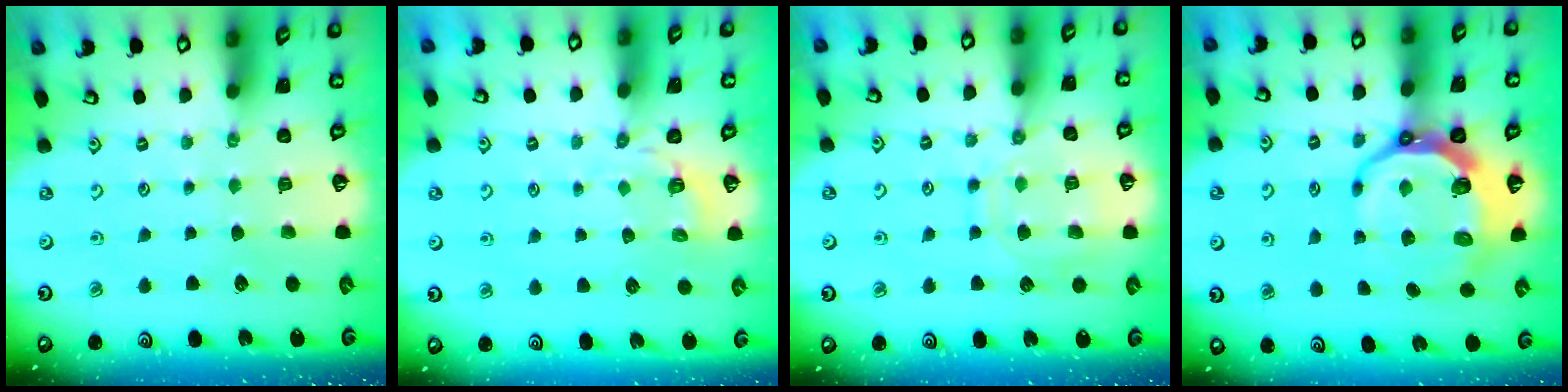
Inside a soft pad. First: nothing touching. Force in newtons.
{"total": 3.1, "press": 2.1, "slide": 2.3}
{"total": 11.7, "press": 11.6, "slide": 1.0}
{"total": 12.3, "press": 11.3, "slide": 4.8}